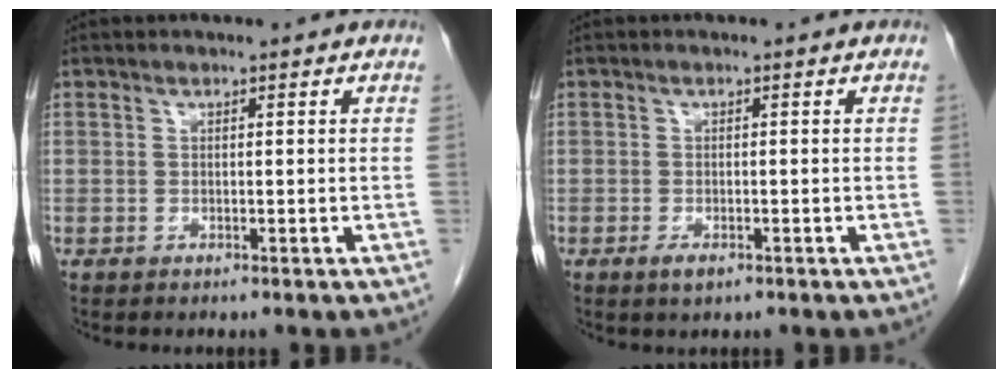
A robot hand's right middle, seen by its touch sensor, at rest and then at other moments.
{"total": 1.7, "force": [-0.9, 0.5, 1.3], "torque": [-0.027, -0.003, -0.012]}